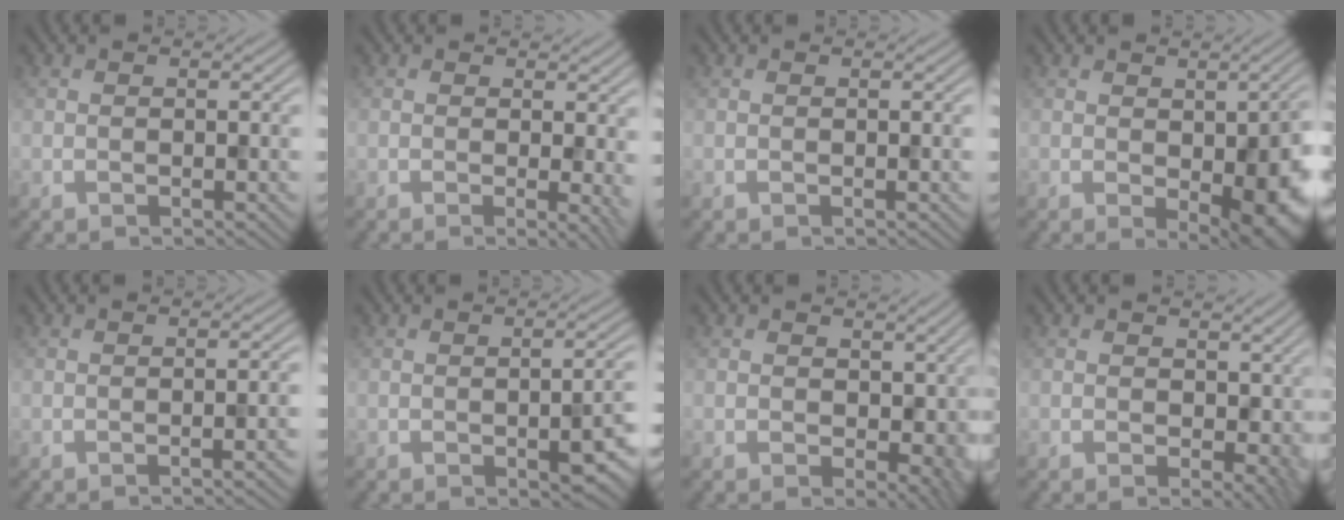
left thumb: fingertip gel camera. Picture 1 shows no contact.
{"total": 3.6, "force": [0.2, 1.1, 3.4], "torque": [-0.047, -0.003, 0.000]}
{"total": 0.0}
{"total": 8.7, "force": [-1.5, 4.5, 7.3], "torque": [-0.092, -0.024, -0.003]}
{"total": 1.9, "force": [-0.8, 0.4, 1.7], "torque": [-0.017, 0.007, -0.016]}
{"total": 5.0, "force": [-1.6, 2.0, 4.4], "torque": [-0.058, -0.011, -0.016]}
{"total": 5.6, "force": [-0.1, 3.9, 4.1], "torque": [-0.061, -0.015, -0.001]}
{"total": 4.8, "force": [0.1, 3.4, 3.5], "torque": [-0.053, -0.012, 0.001]}